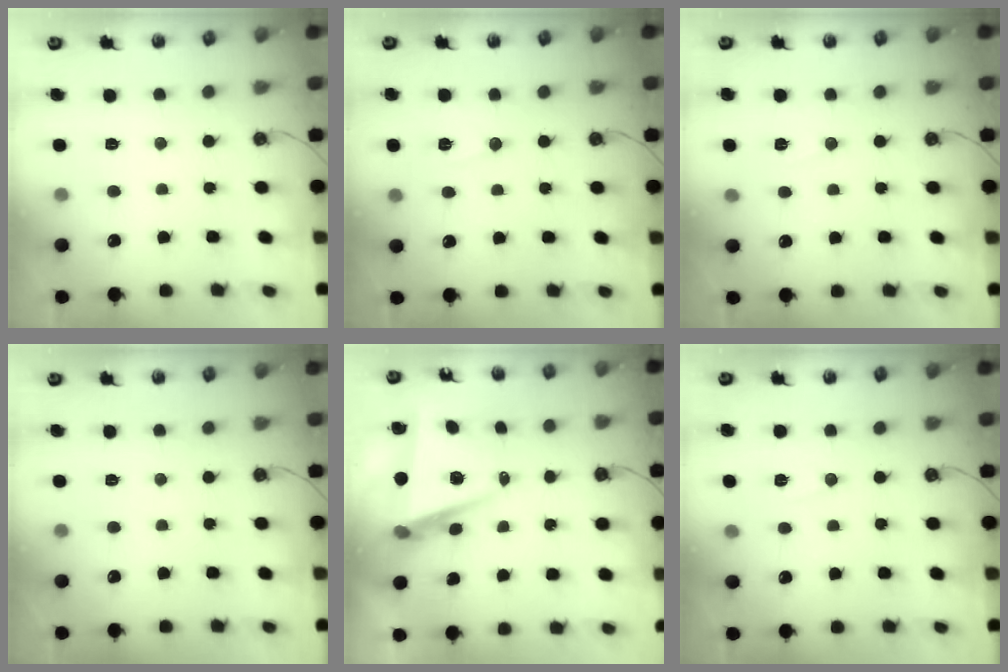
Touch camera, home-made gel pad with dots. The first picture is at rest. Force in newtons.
{"total": 6.8, "press": 6.7, "slide": 1.1}
{"total": 6.4, "press": 4.6, "slide": 4.5}
{"total": 0.0}
{"total": 7.3, "press": 6.1, "slide": 4.1}
{"total": 6.5, "press": 5.8, "slide": 3.0}